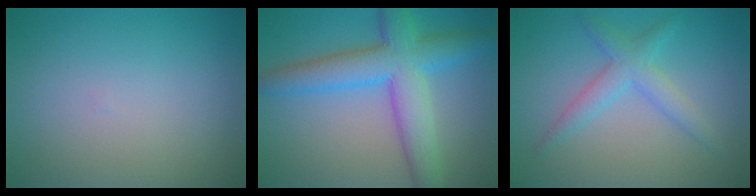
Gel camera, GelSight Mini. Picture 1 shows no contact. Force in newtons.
{"total": 7.7, "press": 7.7, "slide": 0.2}
{"total": 3.0, "press": 3.0, "slide": 0.1}